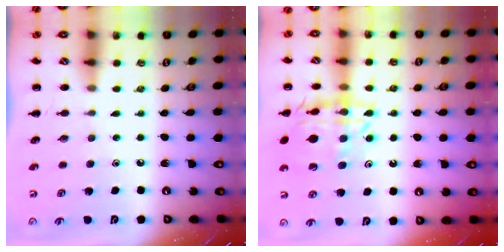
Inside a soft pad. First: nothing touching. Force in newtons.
{"total": 17.7, "press": 17.6, "slide": 2.0}